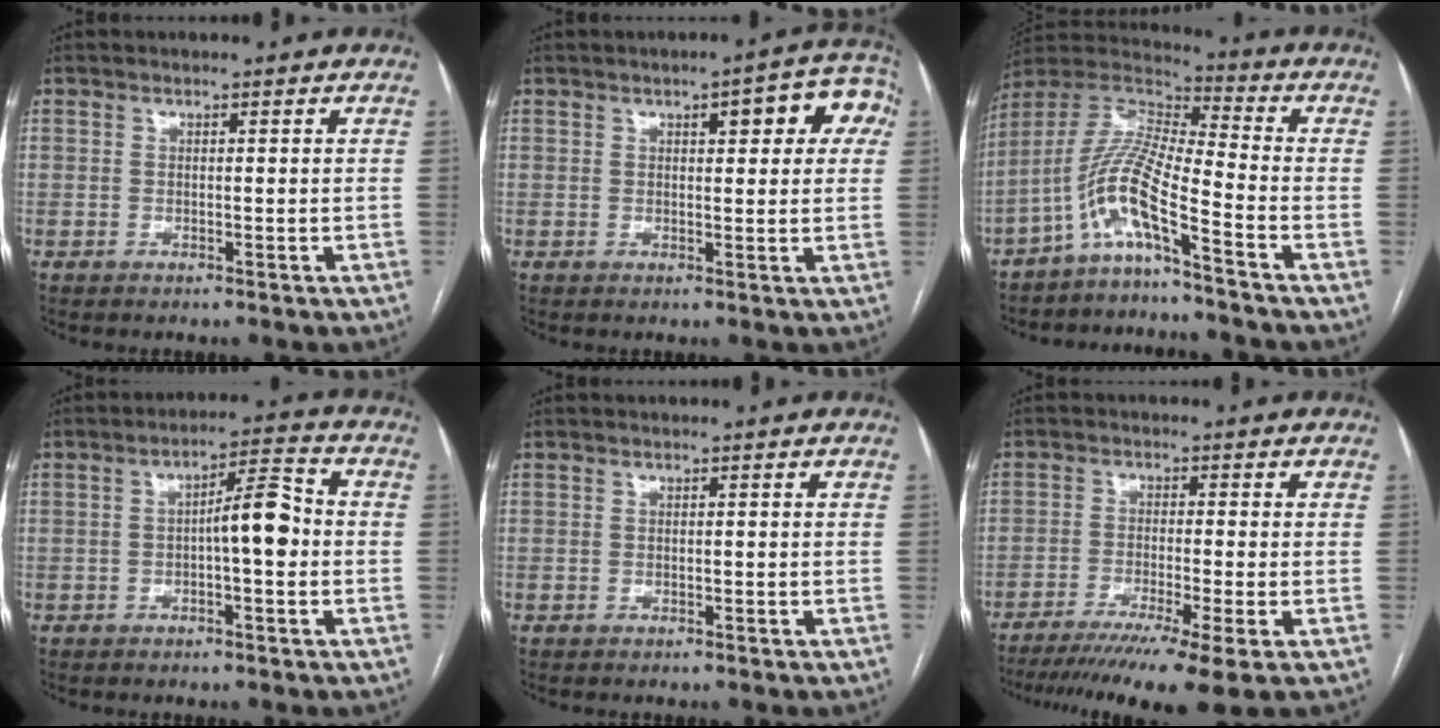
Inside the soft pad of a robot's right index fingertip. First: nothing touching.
{"total": 8.3, "force": [2.9, 2.6, 7.3], "torque": [-0.078, 0.024, 0.030]}
{"total": 10.0, "force": [-5.8, 0.2, 8.1], "torque": [-0.181, 0.012, -0.123]}
{"total": 6.7, "force": [-0.6, 1.4, 6.5], "torque": [-0.099, 0.023, -0.011]}
{"total": 0.0}
{"total": 12.5, "force": [-8.9, -0.7, 8.8], "torque": [-0.128, -0.029, -0.141]}